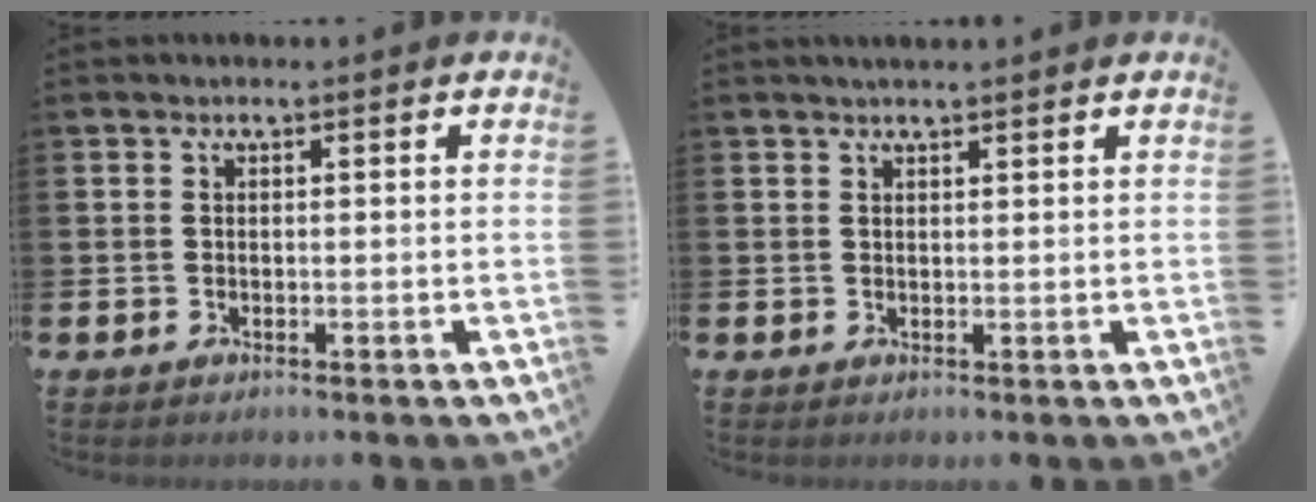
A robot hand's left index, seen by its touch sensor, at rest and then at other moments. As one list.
[{"total": 1.4, "force": [1.3, 0.0, 0.4], "torque": [0.007, -0.006, 0.021]}]